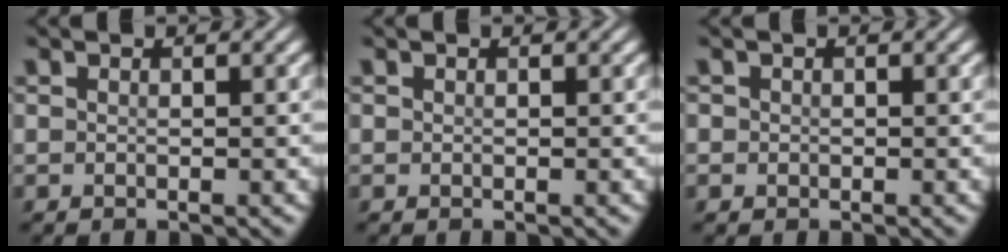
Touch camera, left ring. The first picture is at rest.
{"total": 0.0}
{"total": 0.7, "force": [0.0, 0.7, 0.1], "torque": [0.003, -0.001, -0.004]}